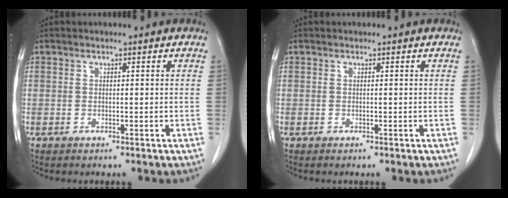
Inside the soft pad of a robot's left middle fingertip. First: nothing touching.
{"total": 0.0}